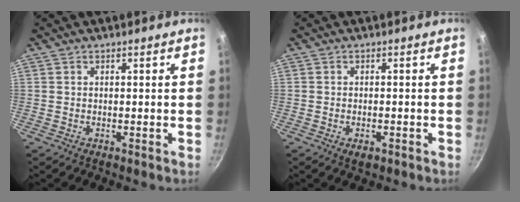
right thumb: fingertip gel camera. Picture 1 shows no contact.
{"total": 2.2, "force": [-1.0, 1.1, 1.6], "torque": [-0.027, 0.000, -0.016]}